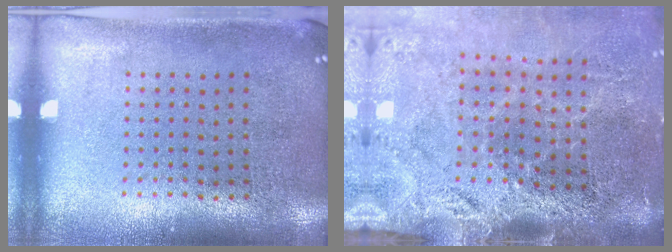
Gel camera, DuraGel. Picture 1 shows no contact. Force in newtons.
{"total": 4.2, "press": 3.5, "slide": 2.3}